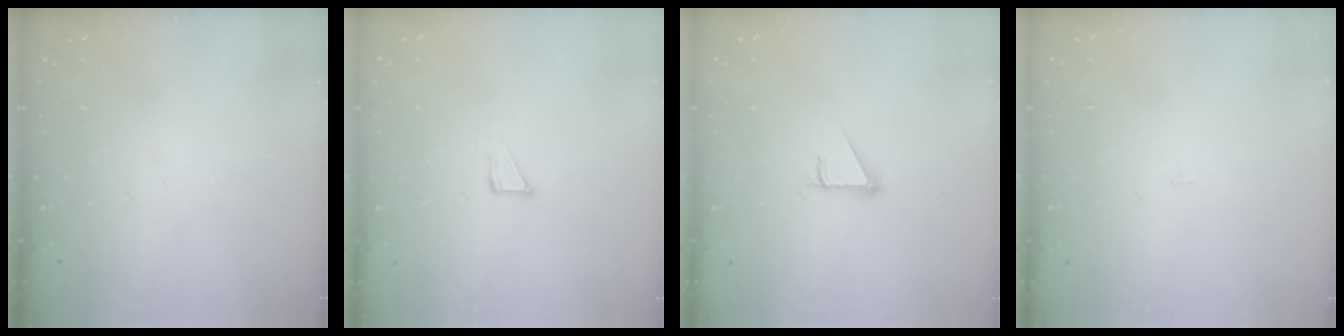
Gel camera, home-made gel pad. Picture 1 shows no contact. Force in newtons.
{"total": 2.6, "press": 2.6, "slide": 0.1}
{"total": 2.8, "press": 2.8, "slide": 0.0}
{"total": 1.6, "press": 1.6, "slide": 0.1}